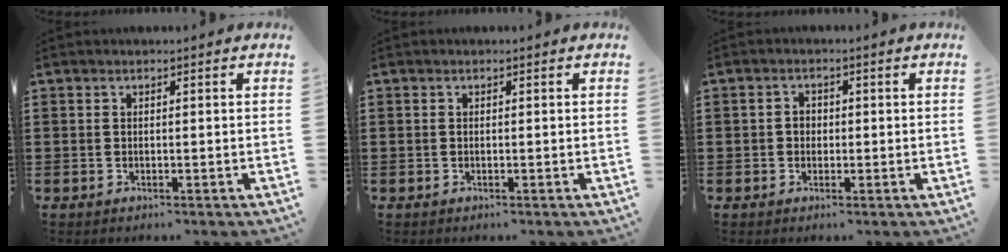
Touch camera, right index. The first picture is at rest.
{"total": 0.0}
{"total": 1.6, "force": [-0.2, 1.4, 0.8], "torque": [-0.018, 0.005, -0.006]}